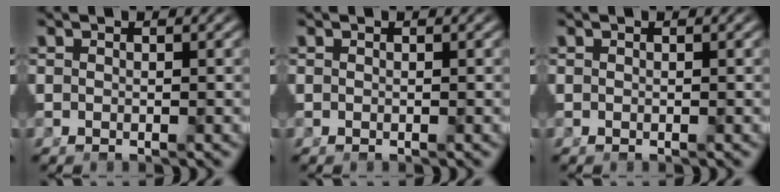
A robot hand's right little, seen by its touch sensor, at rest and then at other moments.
{"total": 0.0}
{"total": 0.0}